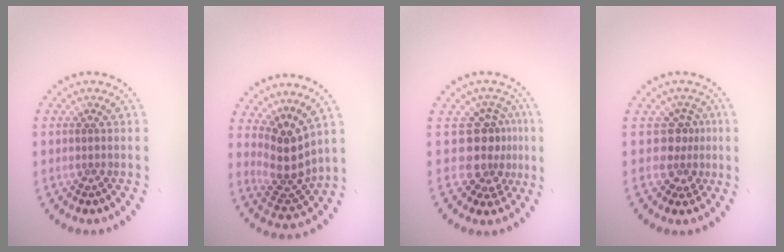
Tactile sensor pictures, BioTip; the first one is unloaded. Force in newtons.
{"total": 3.6, "press": 2.6, "slide": 2.5}
{"total": 4.0, "press": 2.9, "slide": 2.7}
{"total": 2.7, "press": 2.0, "slide": 1.8}